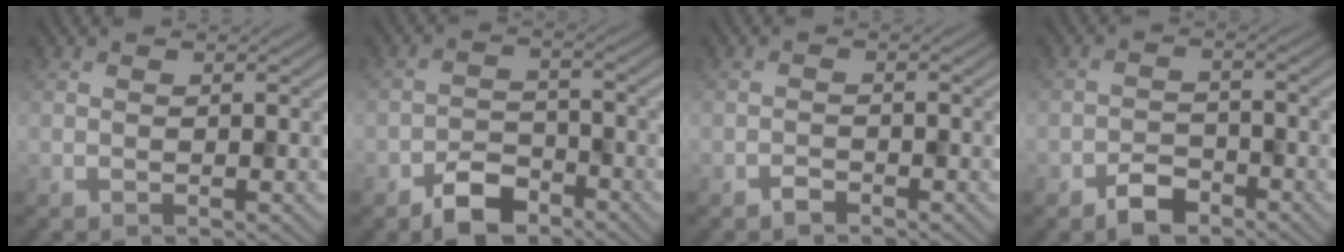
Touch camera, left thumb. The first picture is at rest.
{"total": 5.3, "force": [-3.9, 2.6, 2.6], "torque": [-0.041, 0.000, -0.081]}
{"total": 1.3, "force": [-1.1, 0.5, 0.5], "torque": [-0.007, 0.001, -0.023]}
{"total": 3.7, "force": [-2.7, 1.9, 1.7], "torque": [-0.026, 0.001, -0.060]}